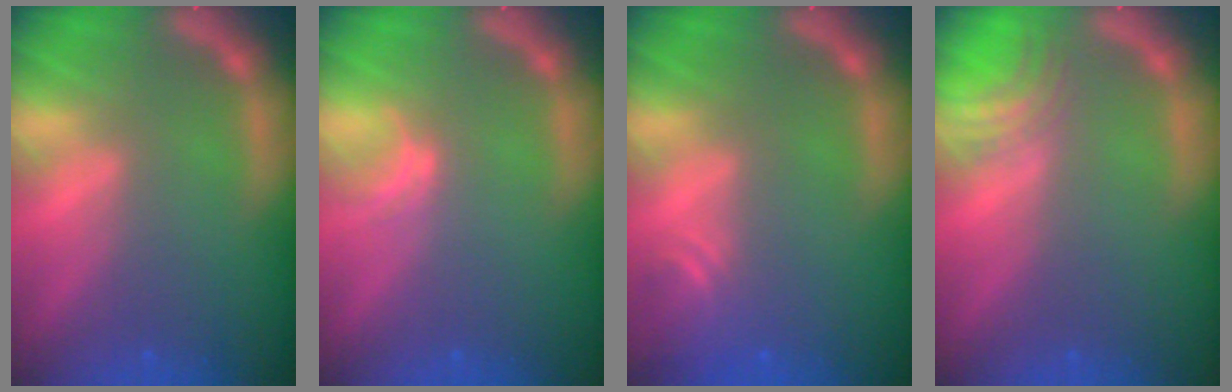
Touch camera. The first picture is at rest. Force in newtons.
{"total": 1.0}
{"total": 2.4}
{"total": 3.0}